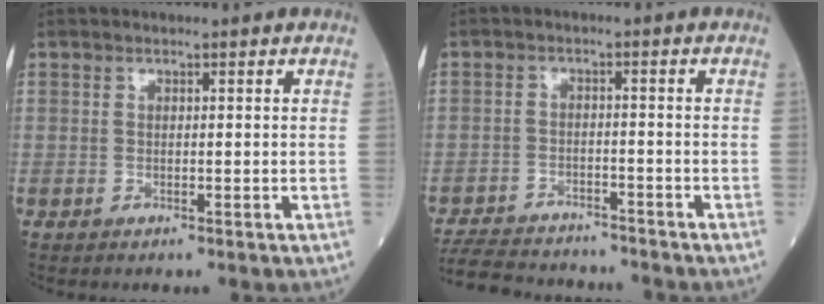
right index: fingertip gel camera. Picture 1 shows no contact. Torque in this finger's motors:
{"motor_torque": [-0.37, -0.43, -0.95, -0.21]}